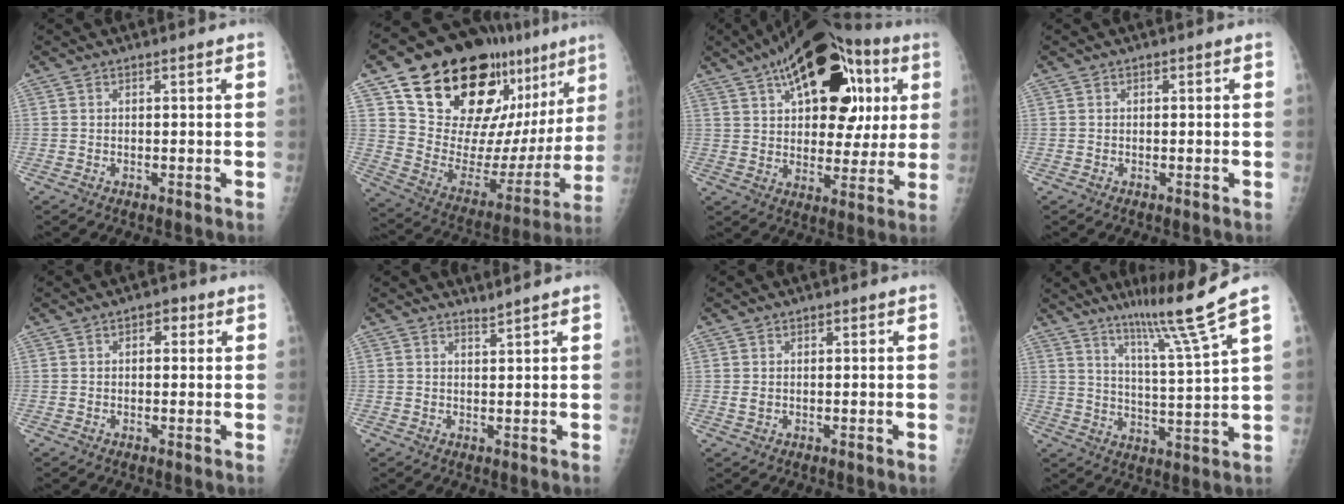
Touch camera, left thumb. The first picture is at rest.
{"total": 29.2, "force": [18.6, 13.0, 18.3], "torque": [-0.239, -0.071, 0.292]}
{"total": 25.2, "force": [9.5, 13.0, 19.4], "torque": [-0.259, 0.019, 0.138]}
{"total": 0.0}
{"total": 2.8, "force": [0.9, 1.9, 1.9], "torque": [-0.008, 0.003, 0.008]}
{"total": 1.3, "force": [1.2, -0.5, 0.1], "torque": [-0.002, -0.018, 0.022]}
{"total": 1.6, "force": [0.2, 1.2, 0.9], "torque": [-0.013, -0.001, 0.007]}
{"total": 11.5, "force": [8.3, -2.2, 7.7], "torque": [-0.123, -0.071, 0.144]}